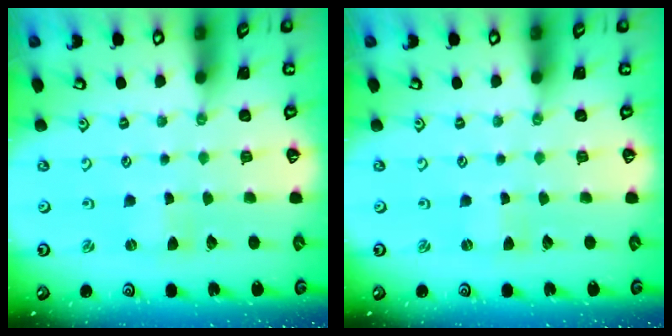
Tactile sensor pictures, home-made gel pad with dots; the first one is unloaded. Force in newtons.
{"total": 0.0}